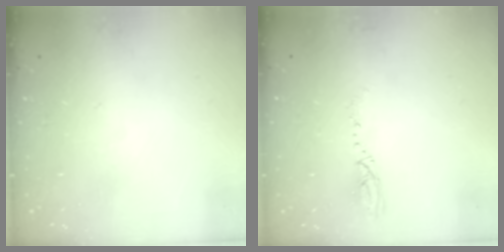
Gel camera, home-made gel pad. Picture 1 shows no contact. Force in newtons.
{"total": 3.3, "press": 3.3, "slide": 0.4}